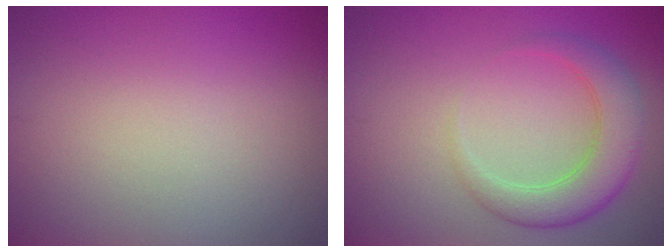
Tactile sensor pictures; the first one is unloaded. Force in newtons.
{"total": 4.6, "press": 4.6, "slide": 0.2}